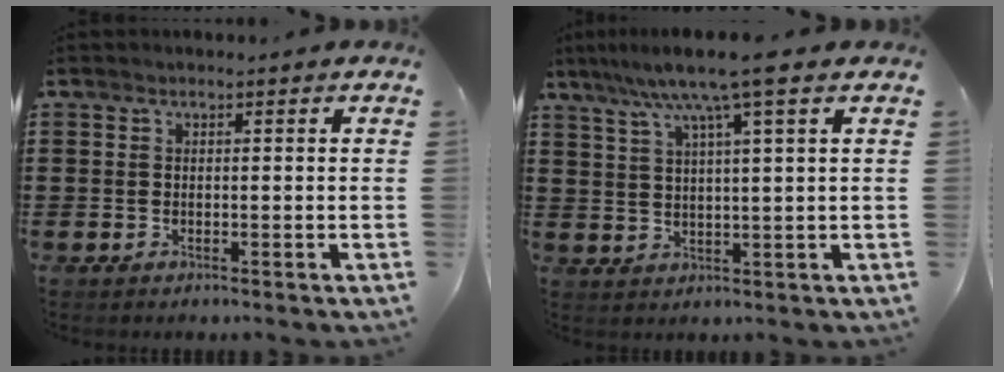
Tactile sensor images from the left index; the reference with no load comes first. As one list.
[{"total": 8.0, "force": [5.0, 0.1, 6.3], "torque": [-0.135, -0.005, 0.082]}]